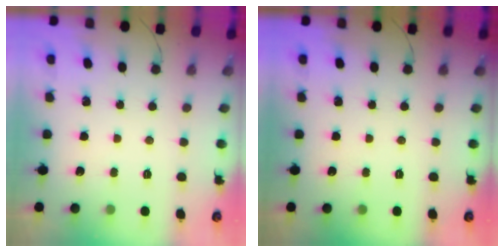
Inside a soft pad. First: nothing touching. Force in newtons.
{"total": 0.0}